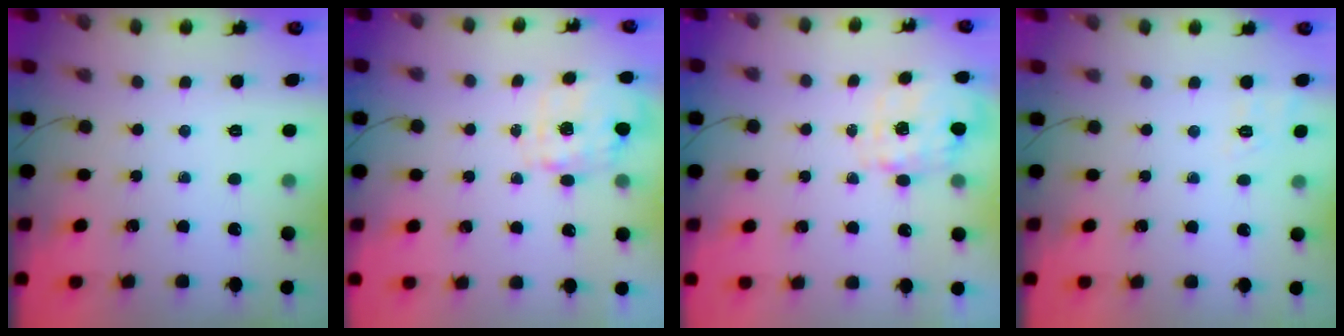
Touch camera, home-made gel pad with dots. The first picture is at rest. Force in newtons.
{"total": 4.0, "press": 3.9, "slide": 0.9}
{"total": 4.0, "press": 3.9, "slide": 0.8}
{"total": 2.8, "press": 2.0, "slide": 2.0}